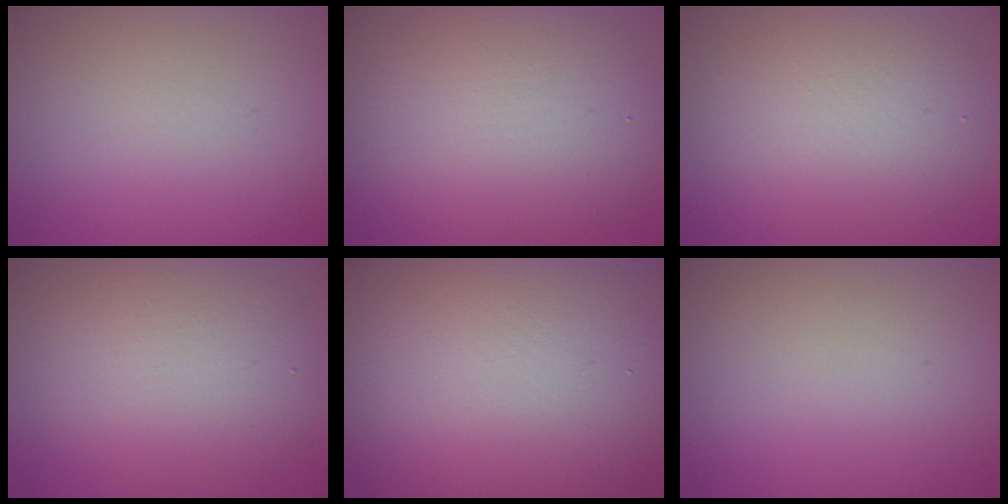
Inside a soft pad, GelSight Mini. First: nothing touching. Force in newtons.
{"total": 7.9, "press": 7.9, "slide": 0.6}
{"total": 5.7, "press": 5.7, "slide": 0.6}
{"total": 5.9, "press": 5.9, "slide": 0.2}
{"total": 19.7, "press": 19.7, "slide": 1.2}
{"total": 0.0}